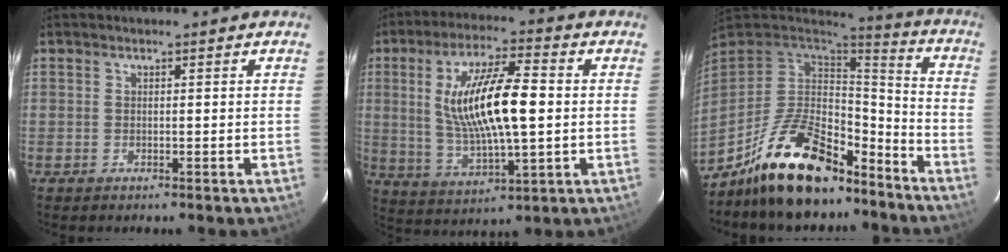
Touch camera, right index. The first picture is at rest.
{"total": 16.1, "force": [1.2, 4.4, 15.4], "torque": [-0.290, 0.001, 0.032]}
{"total": 20.9, "force": [-14.5, 8.9, 12.0], "torque": [-0.236, 0.008, -0.232]}